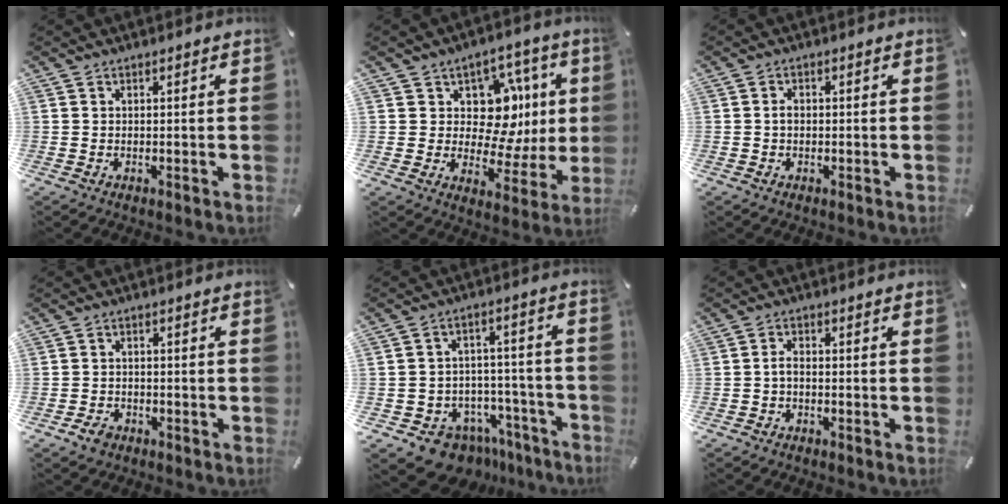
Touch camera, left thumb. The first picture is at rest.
{"total": 14.7, "force": [3.8, 11.5, 8.4], "torque": [-0.094, -0.039, 0.076]}
{"total": 2.0, "force": [-0.2, 1.5, 1.3], "torque": [-0.025, 0.005, -0.006]}
{"total": 3.2, "force": [-2.0, 2.1, 1.3], "torque": [-0.028, 0.010, -0.041]}
{"total": 10.1, "force": [-7.1, 6.7, 2.5], "torque": [-0.032, 0.048, -0.116]}
{"total": 2.5, "force": [-1.0, 1.5, 1.7], "torque": [-0.034, 0.008, -0.020]}